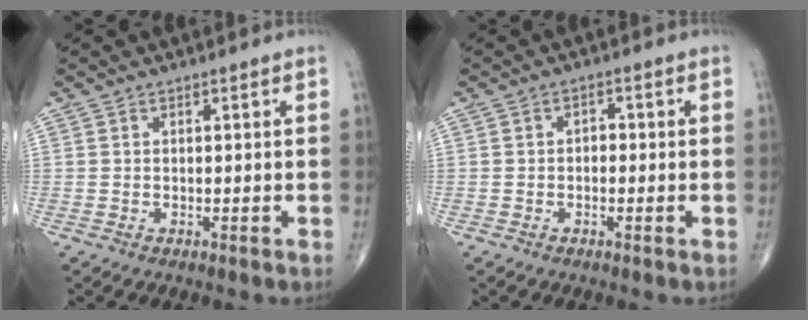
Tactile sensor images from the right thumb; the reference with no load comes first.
{"total": 1.6, "force": [-0.2, 1.1, 1.2], "torque": [-0.005, 0.006, -0.010]}